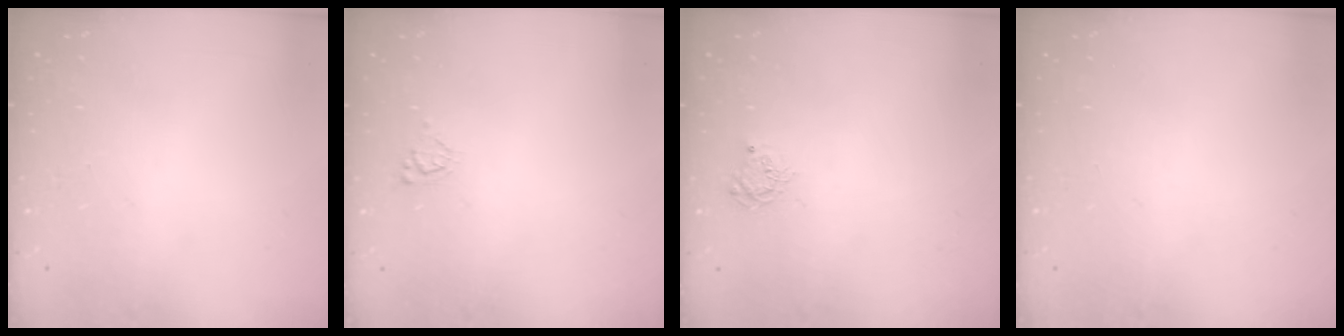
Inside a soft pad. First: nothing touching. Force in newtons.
{"total": 4.2, "press": 4.2, "slide": 0.3}
{"total": 5.0, "press": 4.9, "slide": 0.5}
{"total": 0.0}